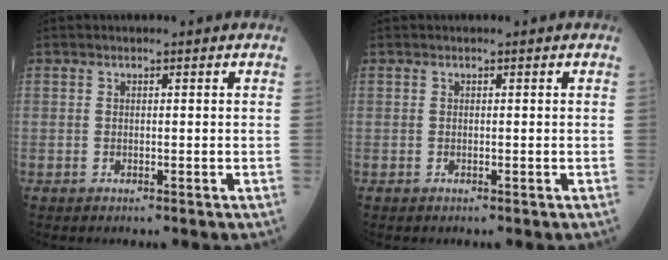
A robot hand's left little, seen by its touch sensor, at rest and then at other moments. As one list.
[{"total": 0.0}]